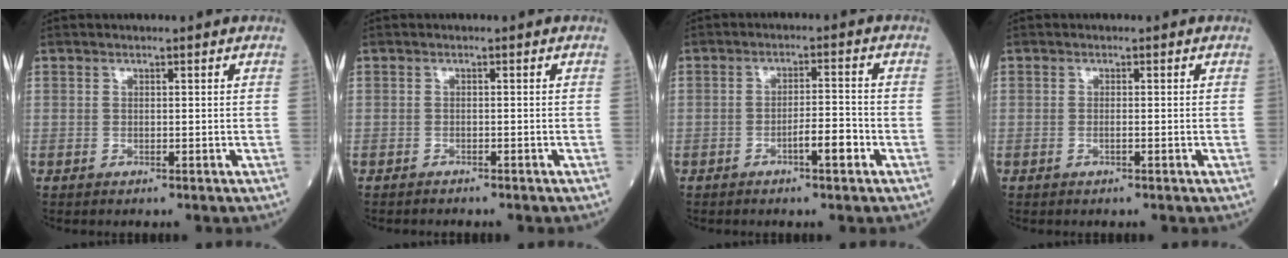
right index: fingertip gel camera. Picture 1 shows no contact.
{"total": 0.9, "force": [-0.9, 0.1, 0.1], "torque": [-0.008, -0.002, -0.014]}
{"total": 3.9, "force": [-1.9, 0.5, 3.3], "torque": [-0.047, 0.003, -0.034]}
{"total": 0.7, "force": [-0.3, -0.3, 0.6], "torque": [-0.014, -0.001, -0.004]}